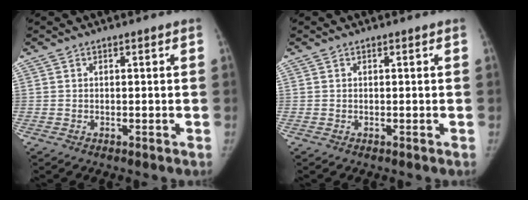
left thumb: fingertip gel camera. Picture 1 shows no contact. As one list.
[{"total": 0.0}]